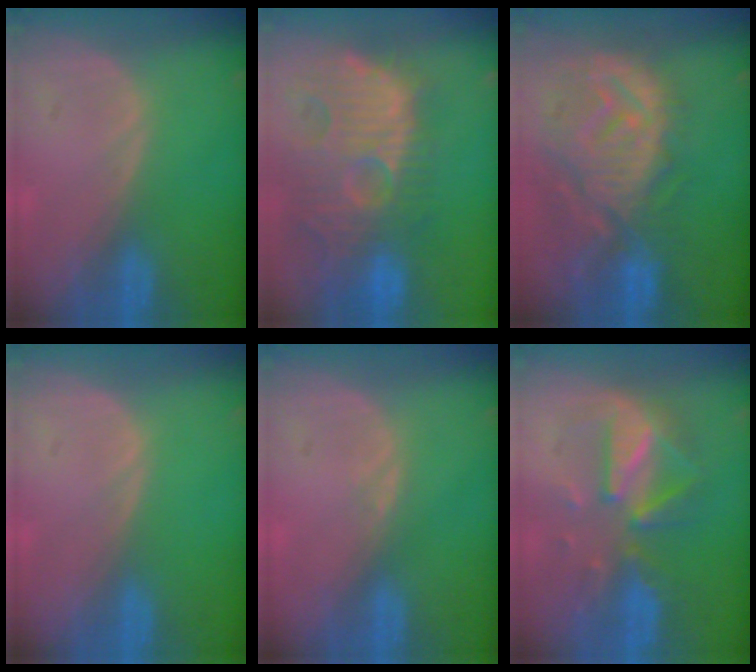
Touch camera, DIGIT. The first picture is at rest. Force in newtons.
{"total": 14.2, "press": 12.5, "slide": 6.8}
{"total": 12.6, "press": 11.2, "slide": 5.9}
{"total": 0.0}
{"total": 0.9, "press": 0.8, "slide": 0.3}
{"total": 8.1, "press": 8.0, "slide": 1.4}